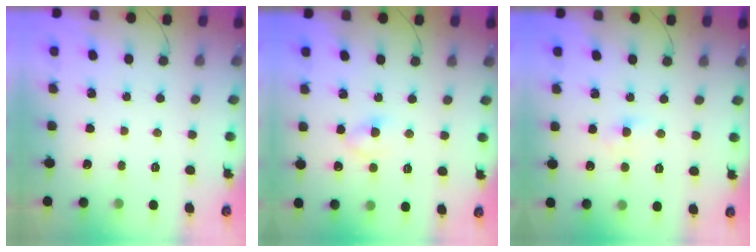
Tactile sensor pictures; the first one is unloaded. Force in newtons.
{"total": 3.0, "press": 2.7, "slide": 1.2}
{"total": 2.4, "press": 2.2, "slide": 0.9}